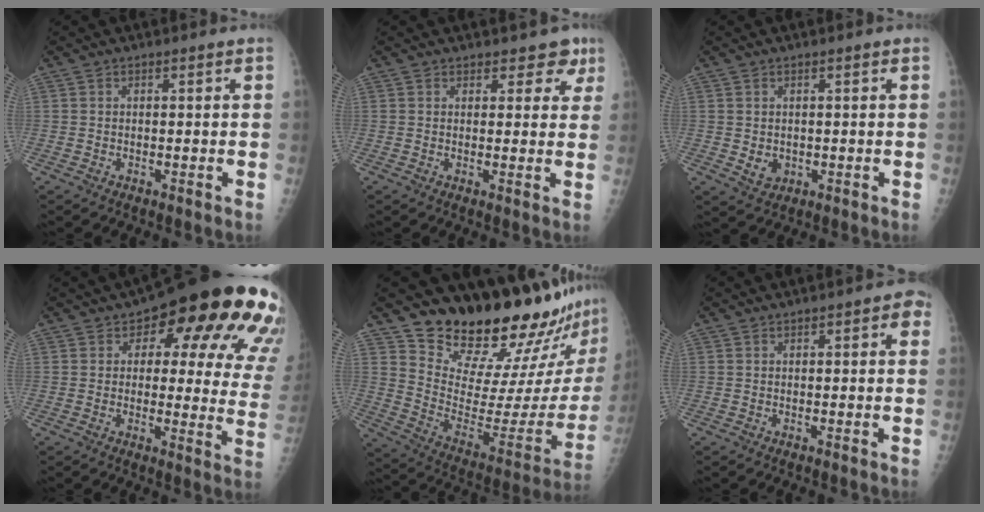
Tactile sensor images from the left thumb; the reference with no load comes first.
{"total": 4.2, "force": [3.1, 2.7, 1.0], "torque": [0.025, -0.016, 0.027]}
{"total": 2.7, "force": [0.0, 2.3, 1.4], "torque": [-0.015, -0.003, 0.011]}
{"total": 24.1, "force": [11.0, 10.4, 18.8], "torque": [-0.183, -0.016, 0.125]}
{"total": 25.3, "force": [23.1, 4.5, 9.2], "torque": [-0.098, -0.210, 0.327]}
{"total": 3.2, "force": [0.9, 1.3, 2.8], "torque": [-0.024, 0.009, 0.005]}